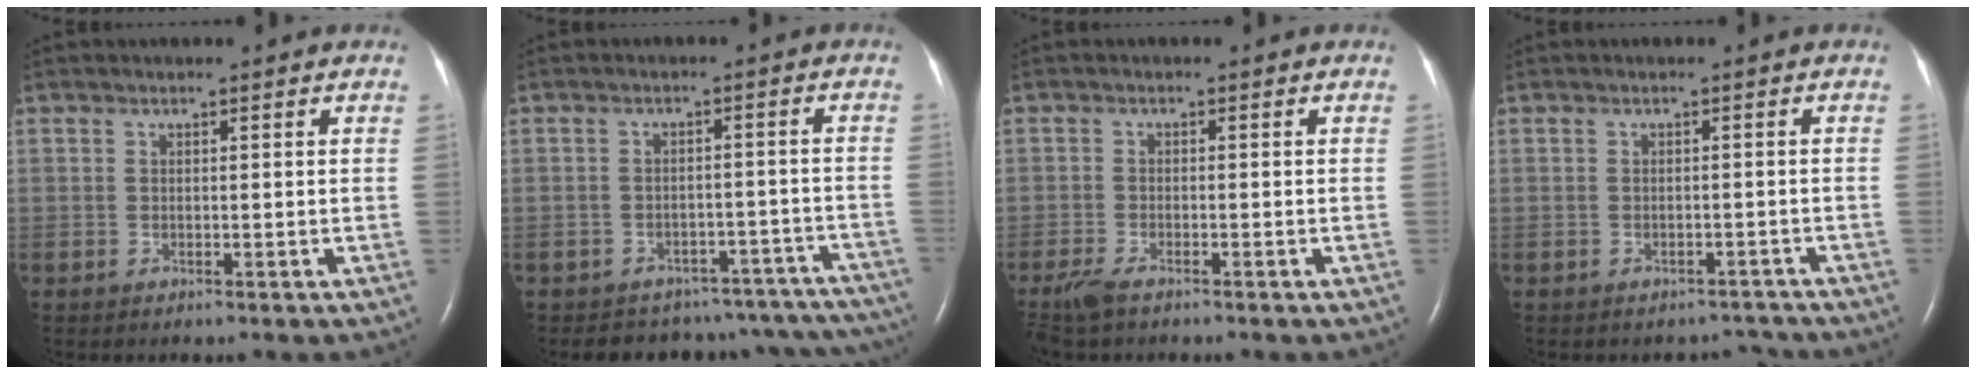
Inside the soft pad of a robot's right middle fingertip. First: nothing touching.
{"total": 15.4, "force": [-13.9, 6.5, 1.6], "torque": [-0.017, 0.044, -0.145]}
{"total": 3.5, "force": [-2.7, 0.8, 2.1], "torque": [-0.053, -0.011, -0.049]}
{"total": 2.7, "force": [-2.4, 1.1, -0.4], "torque": [0.010, 0.008, -0.031]}